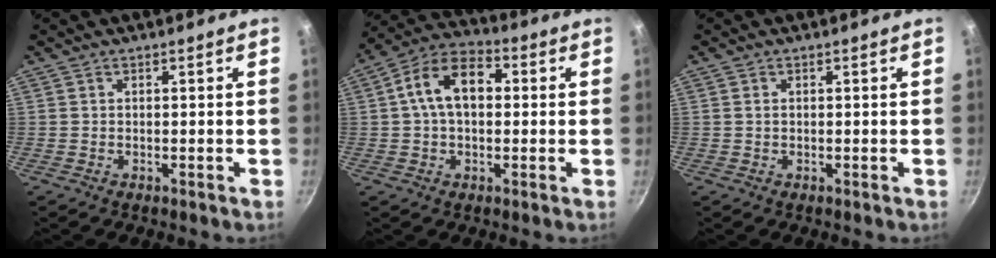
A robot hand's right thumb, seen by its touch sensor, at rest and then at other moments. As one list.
[{"total": 12.1, "force": [1.6, 7.7, 9.2], "torque": [-0.131, 0.031, 0.010]}, {"total": 0.8, "force": [0.2, 0.5, 0.6], "torque": [-0.010, 0.002, 0.003]}]